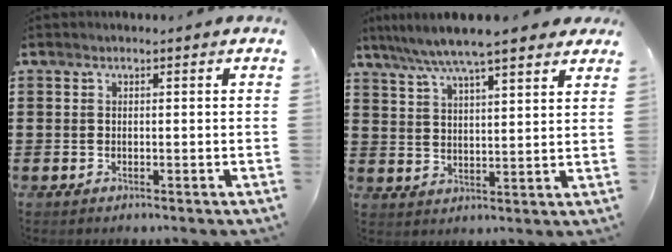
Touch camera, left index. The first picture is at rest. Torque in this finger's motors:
{"motor_torque": [2.14, 0.00, 1.05, 0.21]}